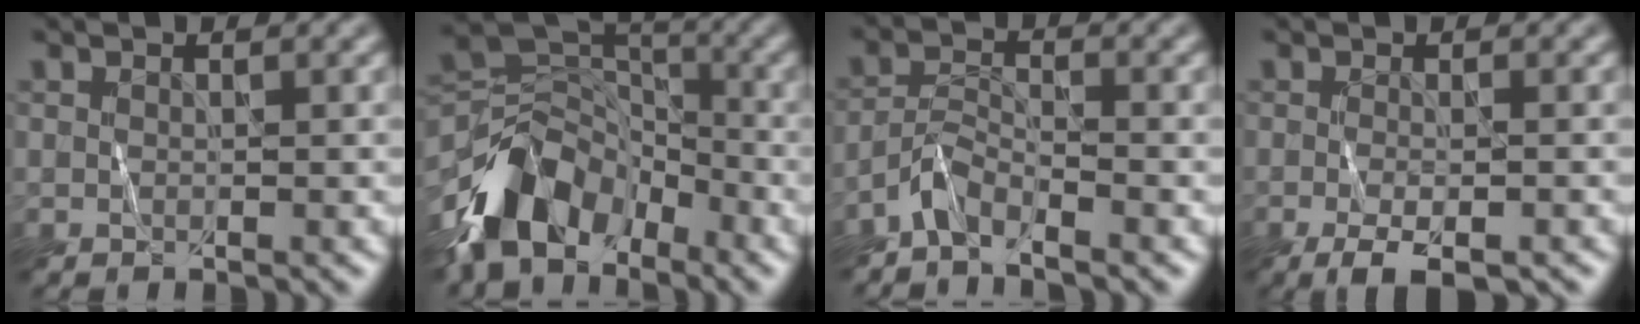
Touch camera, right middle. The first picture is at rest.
{"total": 8.5, "force": [-5.6, 5.1, 3.8], "torque": [-0.064, 0.005, -0.120]}
{"total": 2.6, "force": [-2.4, 0.4, 1.0], "torque": [-0.022, 0.008, -0.053]}
{"total": 2.7, "force": [-1.7, 0.6, 2.1], "torque": [-0.040, -0.005, -0.030]}